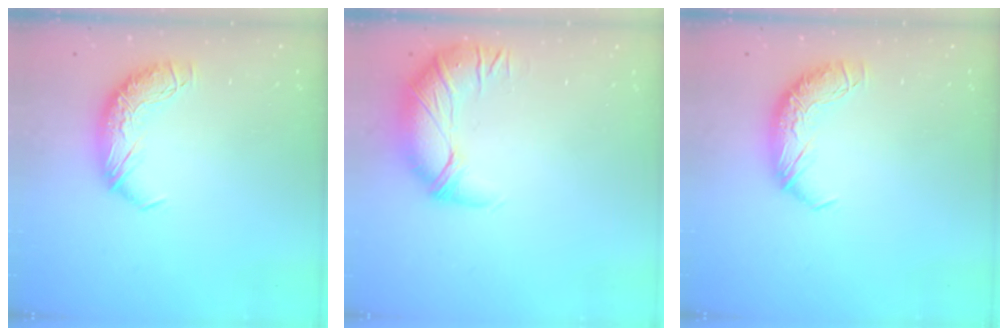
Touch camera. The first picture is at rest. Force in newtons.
{"total": 2.9, "press": 0.7, "slide": 2.8}
{"total": 0.0}